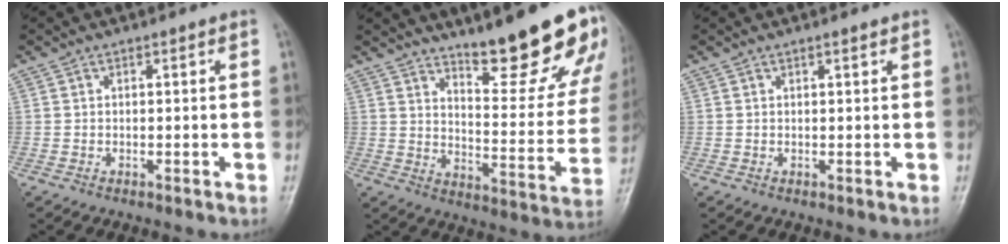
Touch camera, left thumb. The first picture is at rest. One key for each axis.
{"total": 20.5, "fx": 14.5, "fy": 4.9, "fz": 13.6, "tx": -0.140, "ty": -0.103, "tz": 0.207}
{"total": 0.8, "fx": 0.5, "fy": 0.1, "fz": 0.6, "tx": -0.008, "ty": -0.001, "tz": 0.008}